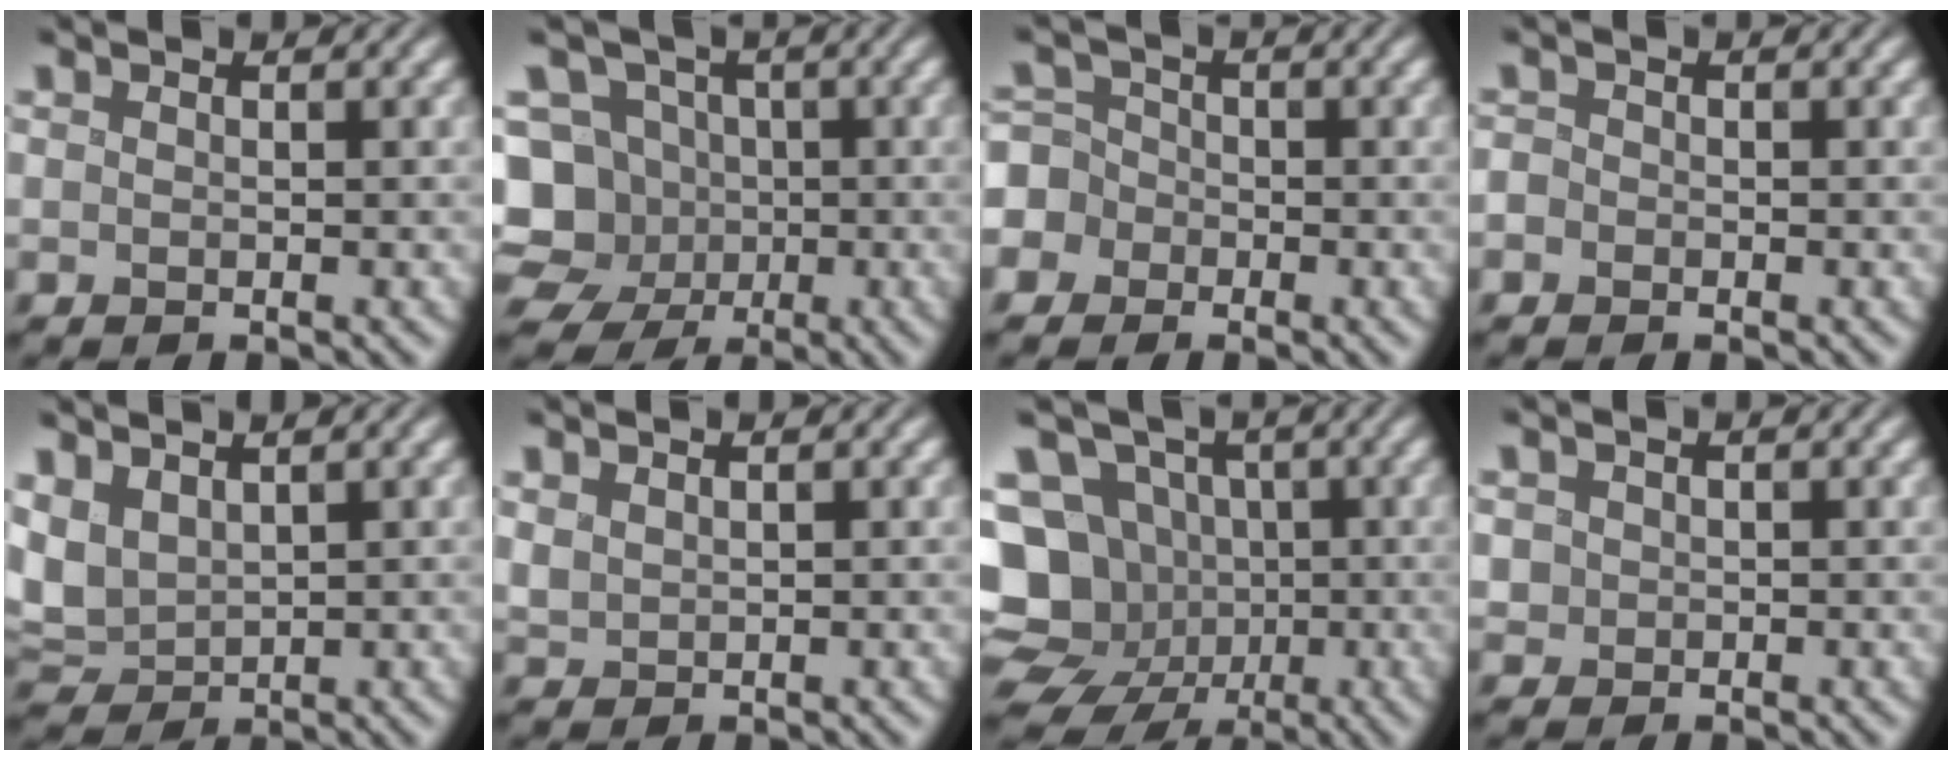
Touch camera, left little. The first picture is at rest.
{"total": 9.4, "force": [-3.3, 8.2, 3.2], "torque": [-0.049, 0.006, -0.080]}
{"total": 6.8, "force": [-2.7, 6.1, 1.5], "torque": [-0.051, 0.002, -0.082]}
{"total": 2.3, "force": [-0.8, 2.1, 0.6], "torque": [0.002, 0.010, -0.036]}
{"total": 4.4, "force": [1.4, 3.1, 2.8], "torque": [-0.081, 0.004, 0.027]}
{"total": 1.1, "force": [0.8, 0.7, 0.3], "torque": [-0.016, 0.000, 0.019]}
{"total": 13.1, "force": [-4.0, 11.3, 5.2], "torque": [-0.106, -0.001, -0.083]}
{"total": 1.1, "force": [0.2, 1.1, 0.2], "torque": [0.000, 0.002, 0.008]}